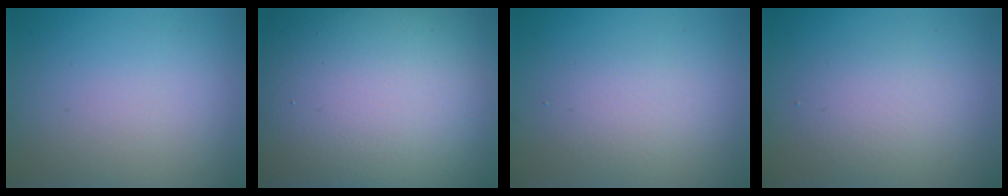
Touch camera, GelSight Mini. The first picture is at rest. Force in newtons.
{"total": 21.8, "press": 21.8, "slide": 1.0}
{"total": 2.1, "press": 2.1, "slide": 0.1}
{"total": 2.4, "press": 2.4, "slide": 0.2}